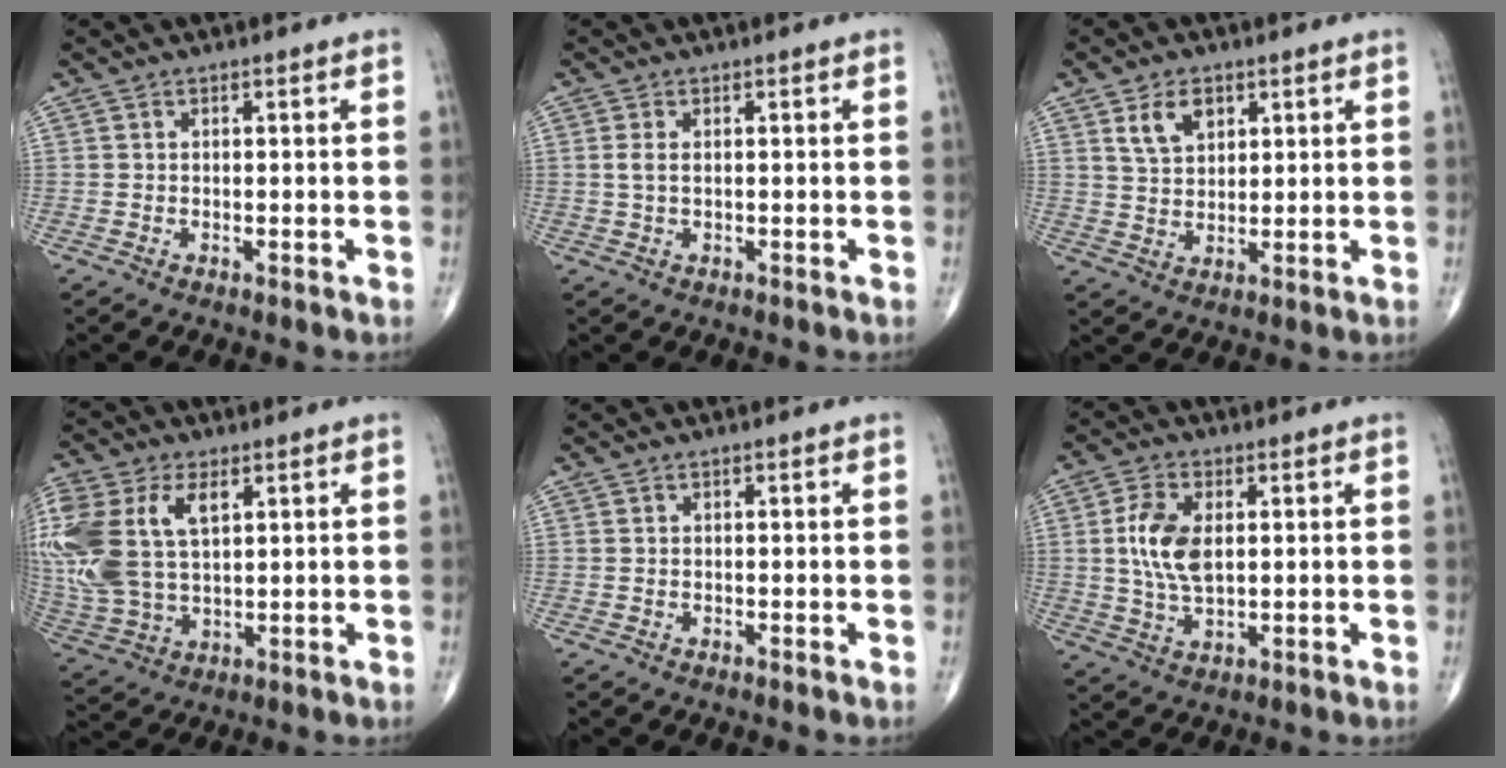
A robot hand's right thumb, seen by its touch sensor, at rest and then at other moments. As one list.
[{"total": 2.0, "force": [0.4, 1.1, 1.7], "torque": [-0.042, 0.004, 0.009]}, {"total": 6.5, "force": [3.1, 4.1, 3.9], "torque": [-0.053, -0.016, 0.059]}, {"total": 20.9, "force": [5.7, 12.5, 15.8], "torque": [-0.384, 0.008, 0.112]}, {"total": 0.0}, {"total": 9.1, "force": [1.3, 5.0, 7.5], "torque": [-0.151, -0.005, 0.028]}]